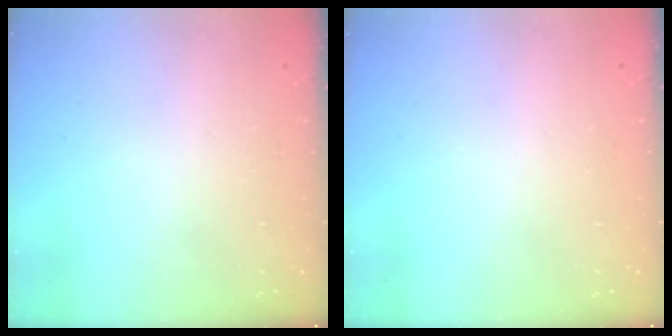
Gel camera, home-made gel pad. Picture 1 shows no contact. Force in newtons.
{"total": 0.0}